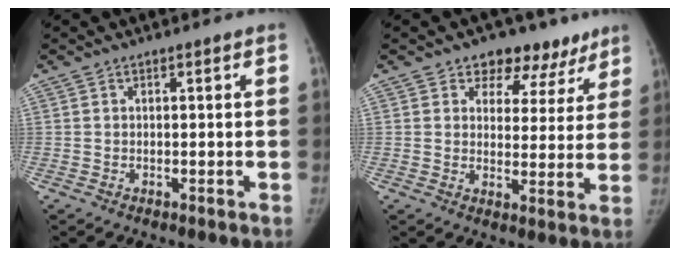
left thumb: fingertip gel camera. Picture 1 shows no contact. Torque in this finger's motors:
{"motor_torque": [-0.12, 0.14, 0.58, -0.42, -0.05]}